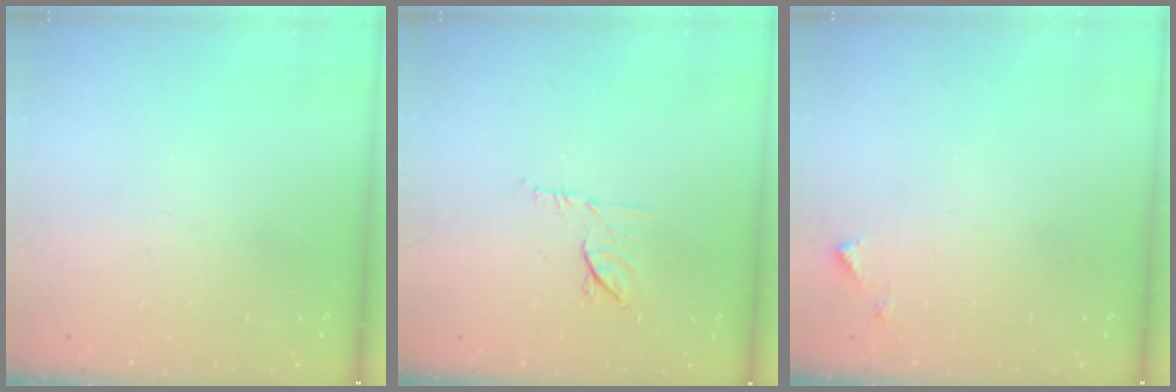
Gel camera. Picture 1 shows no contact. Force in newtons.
{"total": 7.8, "press": 7.8, "slide": 0.9}
{"total": 3.2, "press": 3.2, "slide": 0.3}